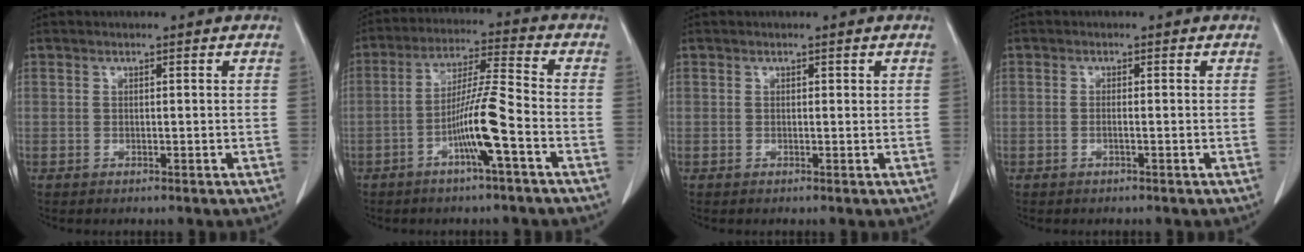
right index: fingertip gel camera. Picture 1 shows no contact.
{"total": 9.1, "force": [-3.6, -0.5, 8.4], "torque": [-0.166, 0.004, -0.068]}
{"total": 0.0}
{"total": 0.6, "force": [-0.2, -0.1, 0.5], "torque": [-0.012, 0.001, -0.004]}